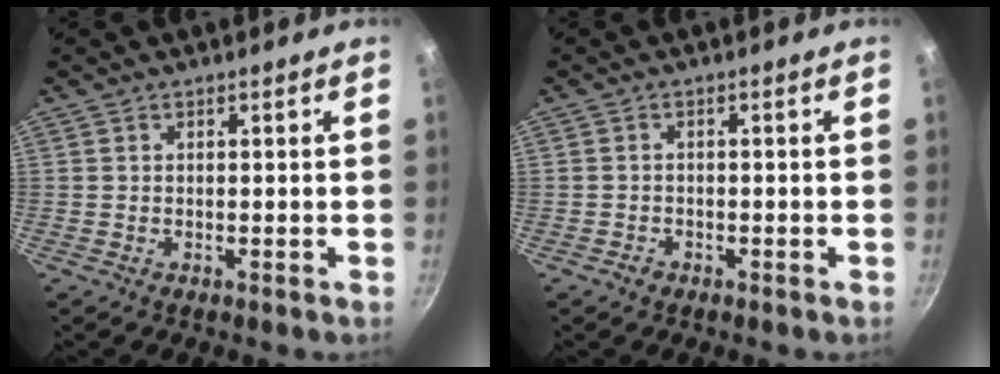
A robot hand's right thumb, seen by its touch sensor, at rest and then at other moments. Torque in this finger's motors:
{"motor_torque": [-0.50, 0.15, -0.26, 0.10, -0.01]}